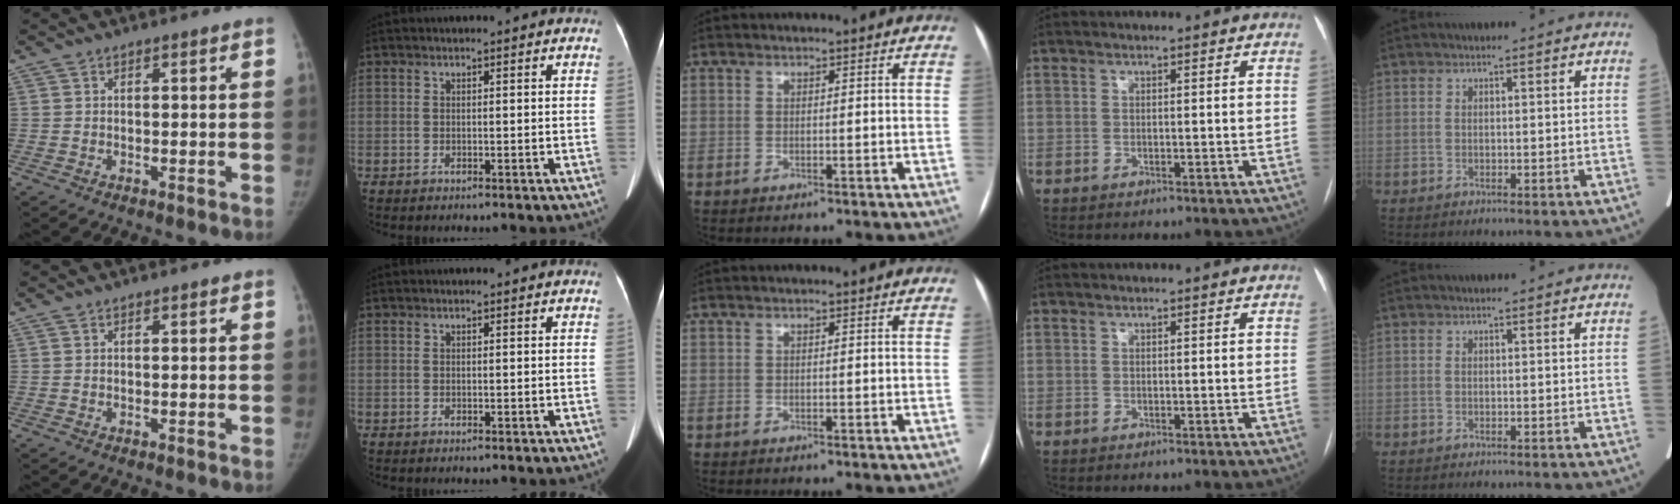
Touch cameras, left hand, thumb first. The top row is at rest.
{}